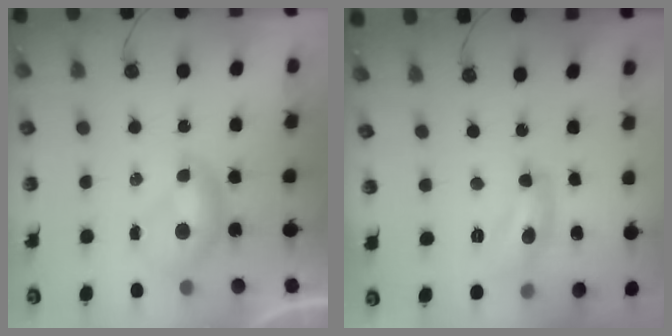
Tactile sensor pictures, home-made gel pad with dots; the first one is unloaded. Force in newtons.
{"total": 9.1, "press": 9.1, "slide": 0.7}